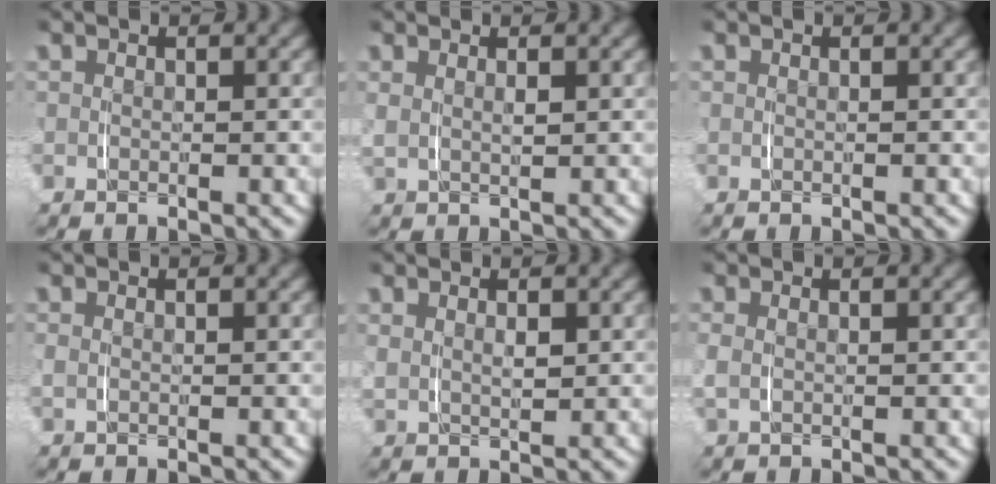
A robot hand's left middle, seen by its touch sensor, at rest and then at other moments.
{"total": 1.4, "force": [0.7, 0.7, 0.9], "torque": [-0.024, -0.002, 0.016]}
{"total": 0.0}
{"total": 0.6, "force": [0.2, 0.4, 0.4], "torque": [-0.015, 0.000, 0.003]}
{"total": 1.6, "force": [0.9, 0.8, 1.0], "torque": [-0.023, -0.005, 0.020]}
{"total": 1.4, "force": [0.2, 1.0, 0.9], "torque": [-0.034, -0.001, 0.004]}